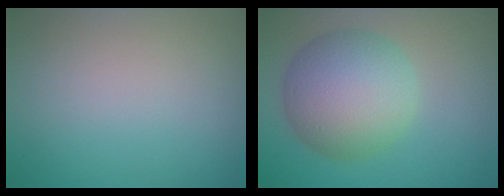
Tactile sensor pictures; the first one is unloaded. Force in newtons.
{"total": 8.2, "press": 8.2, "slide": 0.4}